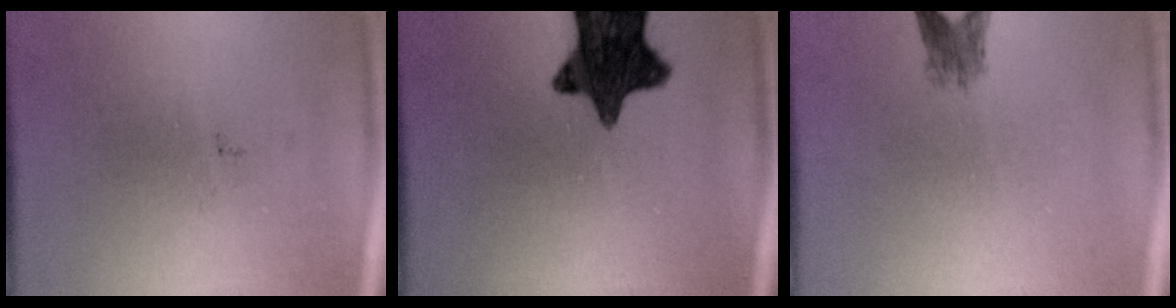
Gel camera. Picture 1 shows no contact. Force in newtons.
{"total": 12.6}
{"total": 2.5}